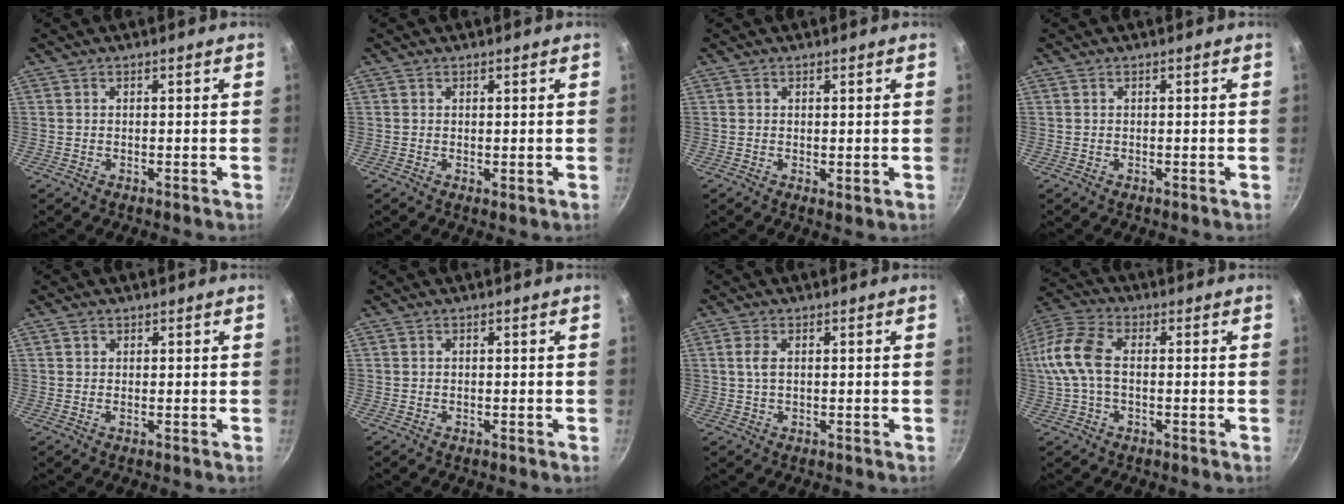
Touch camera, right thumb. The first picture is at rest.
{"total": 0.7, "force": [0.4, 0.3, 0.5], "torque": [-0.007, -0.010, 0.003]}
{"total": 1.2, "force": [0.4, 0.6, 0.9], "torque": [-0.015, -0.009, 0.004]}
{"total": 0.0}
{"total": 1.1, "force": [0.6, 0.8, 0.4], "torque": [-0.005, 0.003, 0.007]}
{"total": 0.0}
{"total": 2.6, "force": [0.6, 1.3, 2.1], "torque": [-0.045, 0.002, 0.011]}
{"total": 13.5, "force": [0.3, 8.4, 10.6], "torque": [-0.233, 0.028, -0.012]}